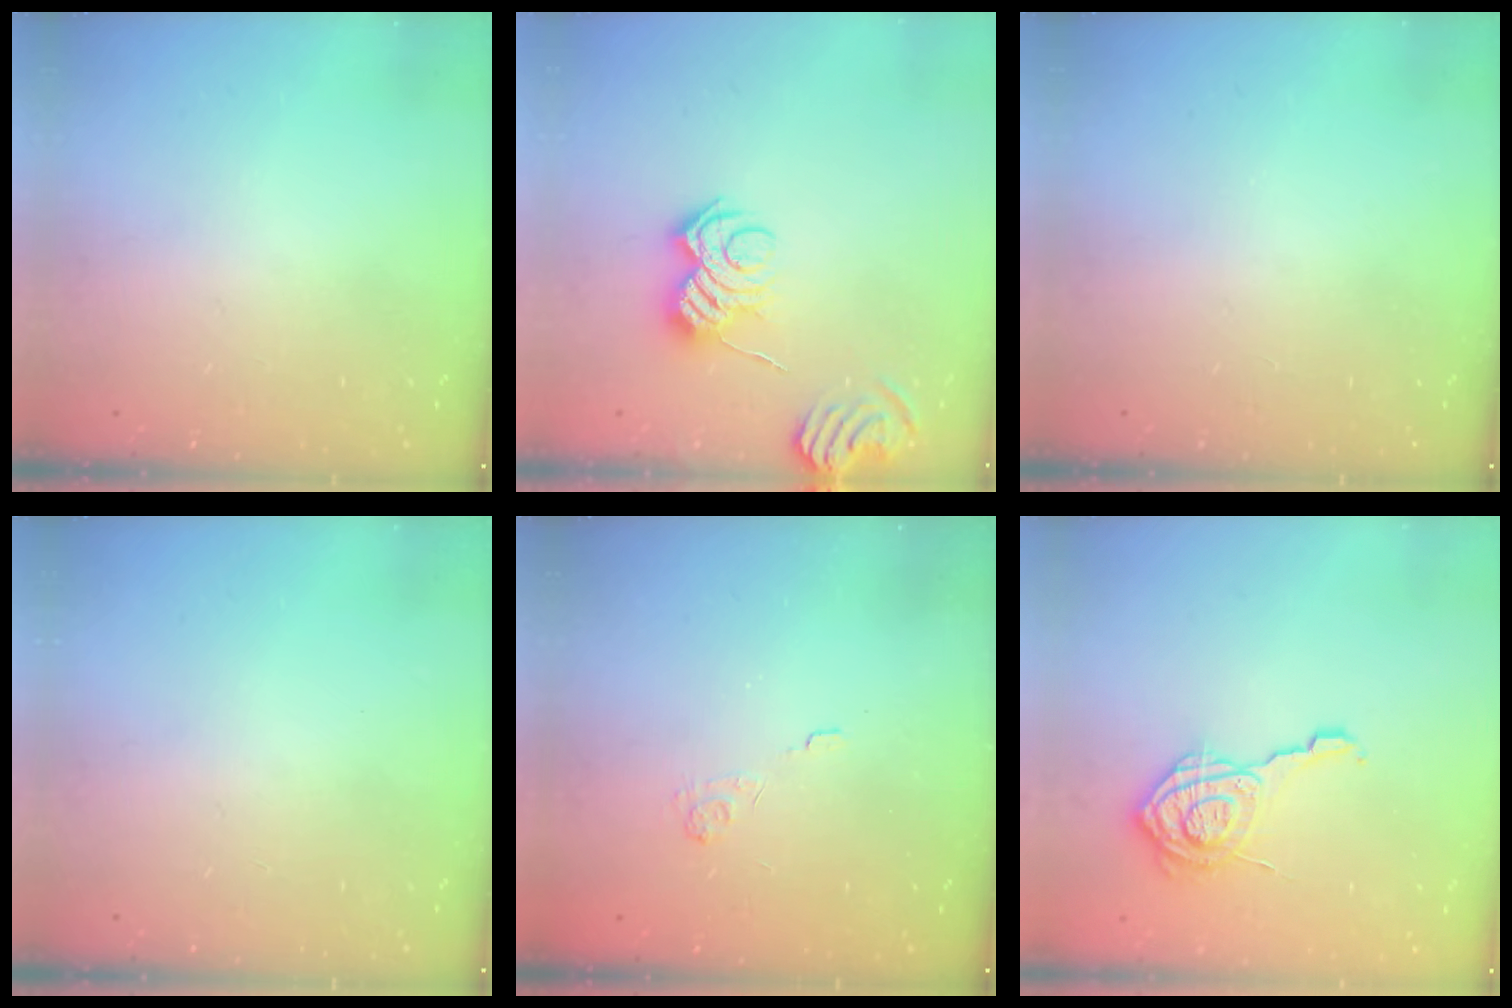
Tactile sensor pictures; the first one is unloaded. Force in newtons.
{"total": 9.7, "press": 9.6, "slide": 0.8}
{"total": 0.0}
{"total": 0.0}
{"total": 2.1, "press": 1.5, "slide": 1.4}
{"total": 11.7, "press": 11.6, "slide": 0.7}